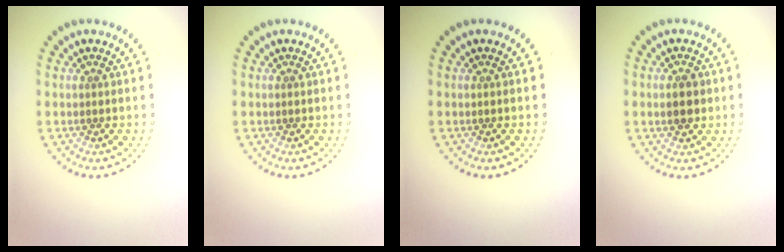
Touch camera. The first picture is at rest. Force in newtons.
{"total": 0.0}
{"total": 0.0}
{"total": 2.0, "press": 2.0, "slide": 0.2}